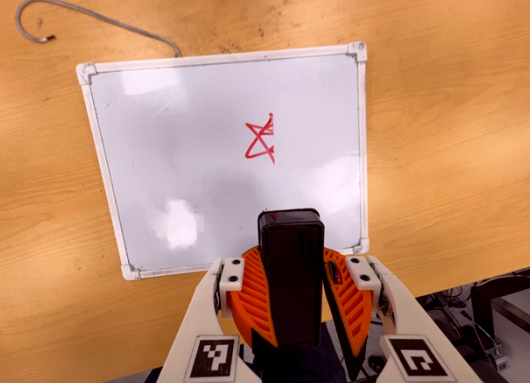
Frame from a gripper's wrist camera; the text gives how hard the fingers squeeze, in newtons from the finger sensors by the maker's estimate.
{"total": 11.1, "left": 11.3, "right": 11.0}